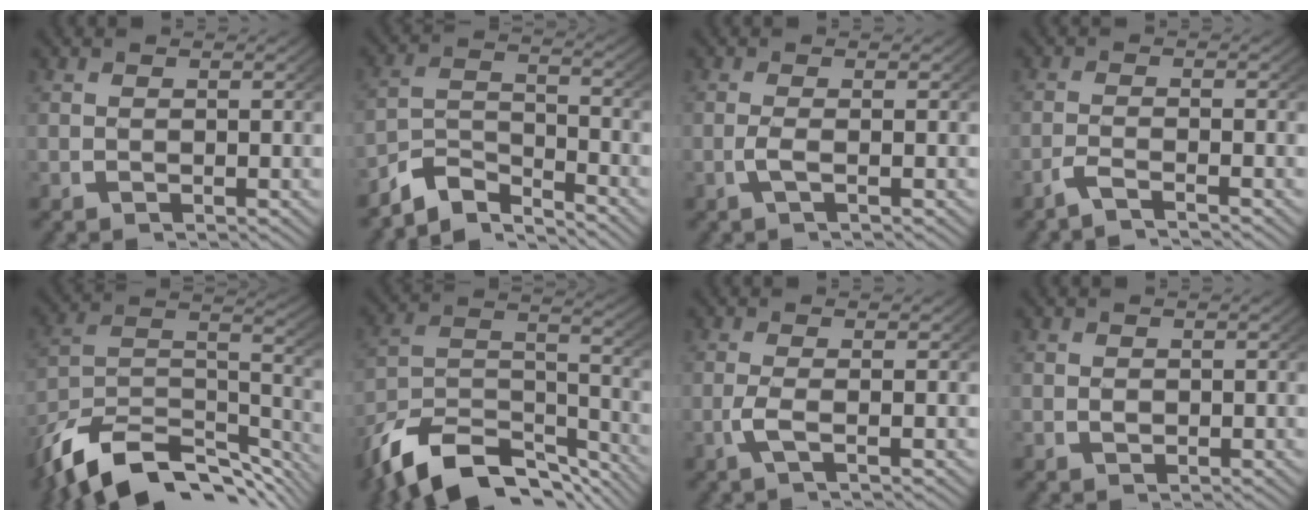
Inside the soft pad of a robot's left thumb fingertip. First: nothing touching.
{"total": 6.5, "force": [-4.7, 3.3, 3.0], "torque": [-0.058, -0.016, -0.082]}
{"total": 1.6, "force": [-0.4, 0.1, 1.6], "torque": [-0.041, -0.002, -0.007]}
{"total": 2.0, "force": [-1.7, 0.1, 1.1], "torque": [-0.026, 0.003, -0.038]}
{"total": 12.9, "force": [-7.6, 6.6, 8.0], "torque": [-0.170, -0.035, -0.106]}
{"total": 11.8, "force": [-7.8, 5.8, 6.8], "torque": [-0.139, -0.029, -0.117]}
{"total": 2.1, "force": [-0.5, 0.2, 2.0], "torque": [-0.056, -0.003, -0.010]}
{"total": 0.7, "force": [0.1, 0.6, 0.5], "torque": [-0.009, -0.007, 0.006]}